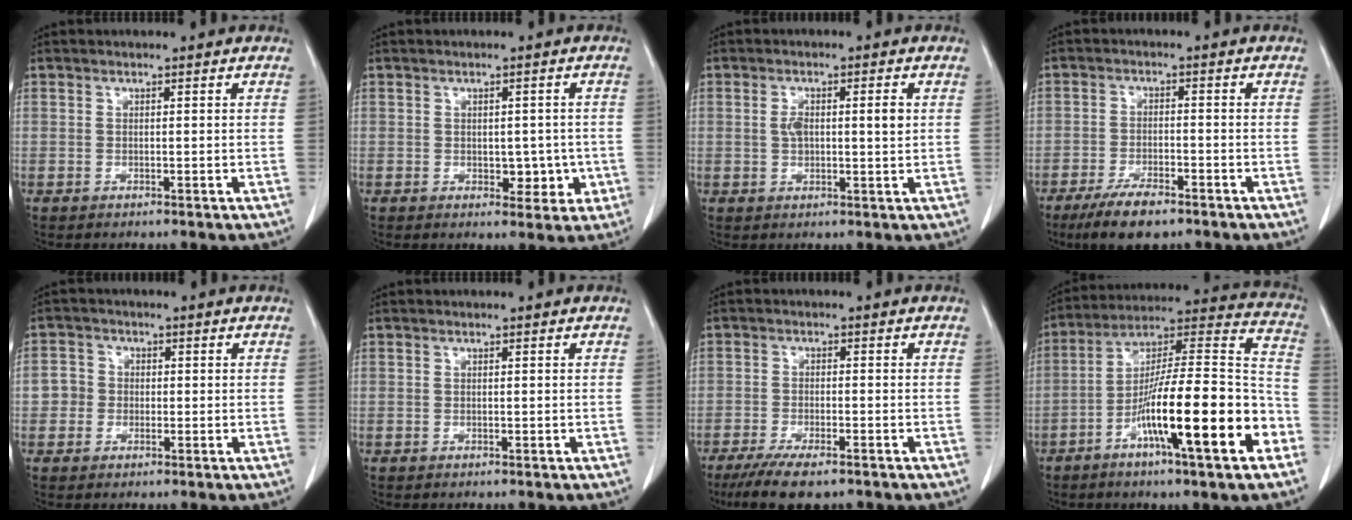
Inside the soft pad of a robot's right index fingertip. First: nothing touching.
{"total": 4.3, "force": [-0.7, 2.8, 3.2], "torque": [-0.028, 0.008, -0.001]}
{"total": 3.9, "force": [1.0, 1.4, 3.5], "torque": [-0.061, 0.002, 0.014]}
{"total": 7.3, "force": [-5.2, 1.9, 4.7], "torque": [-0.087, -0.011, -0.089]}
{"total": 3.1, "force": [-0.4, 3.0, 0.7], "torque": [-0.006, 0.013, -0.012]}
{"total": 0.0}
{"total": 8.4, "force": [-6.2, 1.9, 5.3], "torque": [-0.086, -0.018, -0.098]}
{"total": 21.5, "force": [-8.6, 2.1, 19.6], "torque": [-0.290, 0.000, -0.143]}